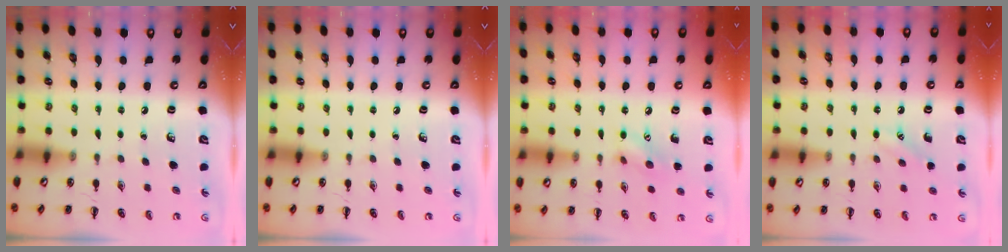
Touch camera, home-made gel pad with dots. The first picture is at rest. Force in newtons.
{"total": 0.0}
{"total": 8.0, "press": 8.0, "slide": 0.5}
{"total": 3.3, "press": 3.2, "slide": 0.8}